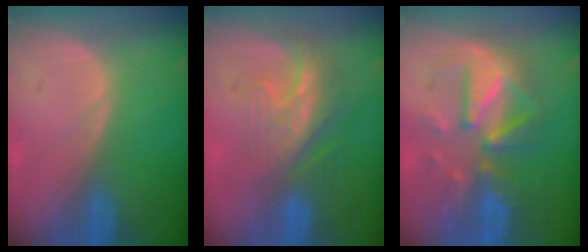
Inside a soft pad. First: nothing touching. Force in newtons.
{"total": 8.6, "press": 7.3, "slide": 4.6}
{"total": 9.1, "press": 9.1, "slide": 0.5}